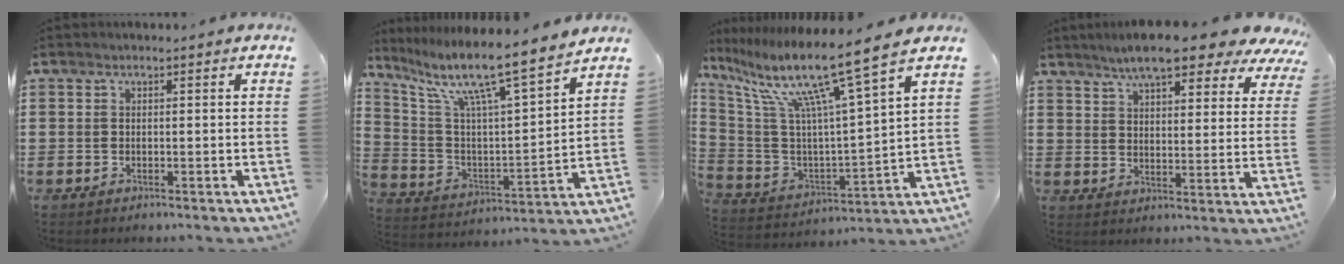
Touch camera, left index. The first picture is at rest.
{"total": 10.7, "force": [8.4, 0.4, 6.5], "torque": [-0.151, -0.064, 0.130]}
{"total": 13.3, "force": [9.3, 0.0, 9.5], "torque": [-0.206, -0.064, 0.145]}
{"total": 7.3, "force": [6.7, 1.0, 2.9], "torque": [-0.078, -0.028, 0.114]}